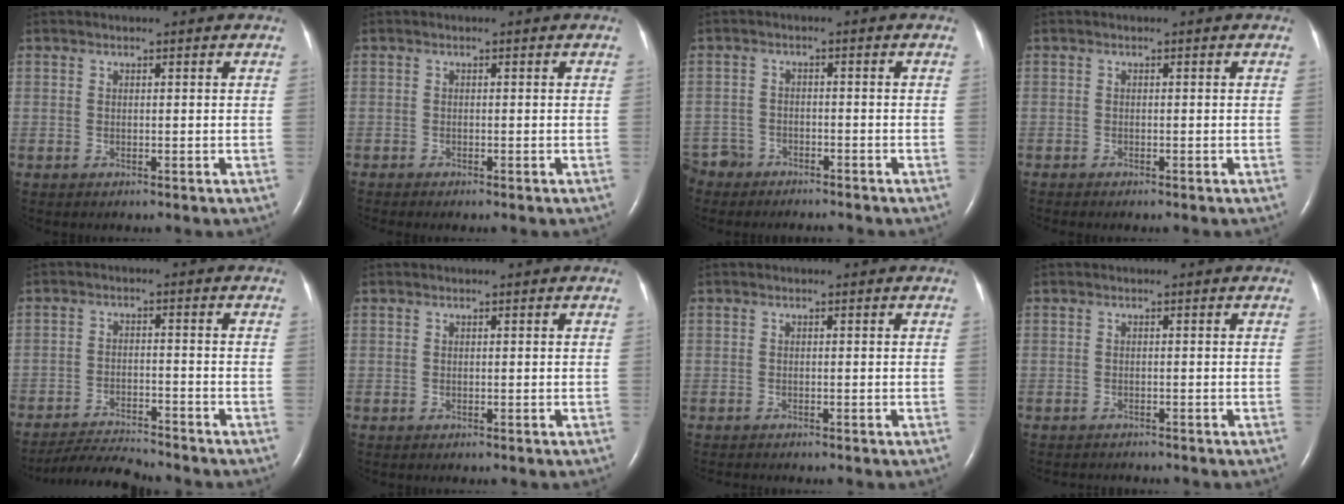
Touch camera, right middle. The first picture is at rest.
{"total": 1.3, "force": [-1.0, 0.0, 0.8], "torque": [-0.010, -0.002, -0.010]}
{"total": 5.6, "force": [-5.1, 2.2, 0.3], "torque": [-0.008, -0.008, -0.090]}
{"total": 1.3, "force": [-1.1, 0.2, 0.8], "torque": [-0.012, -0.003, -0.010]}
{"total": 7.2, "force": [-7.1, -0.2, 1.2], "torque": [-0.019, -0.017, -0.126]}
{"total": 0.0}
{"total": 1.0, "force": [-1.0, -0.1, 0.3], "torque": [-0.006, -0.004, -0.015]}
{"total": 2.4, "force": [-2.3, 0.5, 0.5], "torque": [-0.008, -0.007, -0.029]}